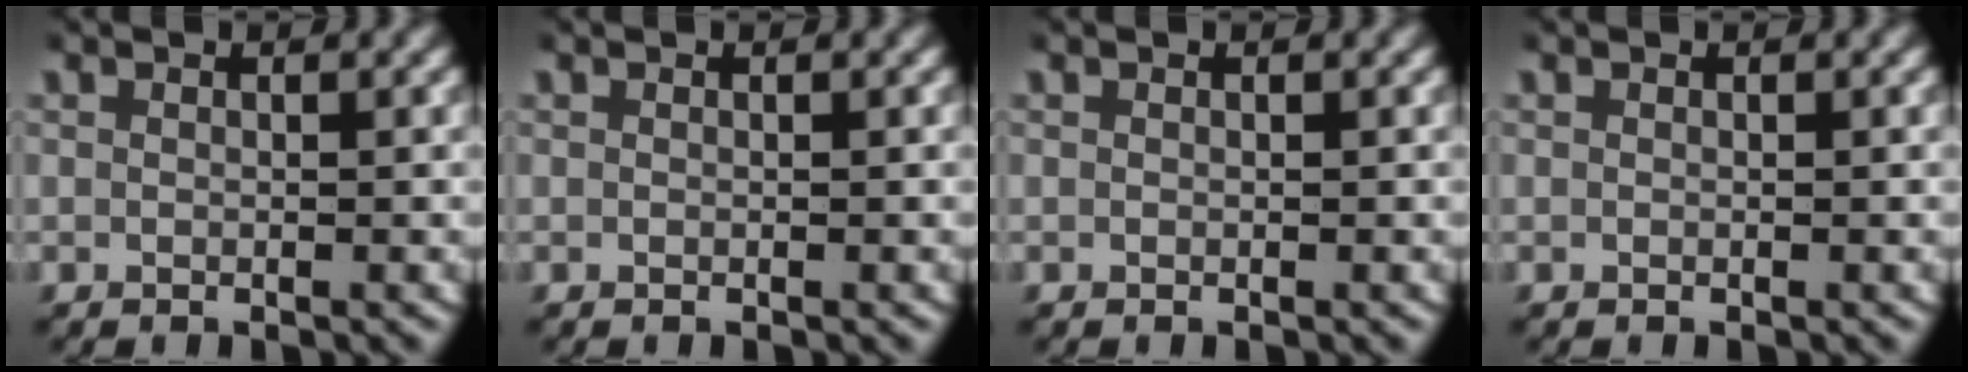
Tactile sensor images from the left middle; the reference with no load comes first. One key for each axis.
{"total": 0.0}
{"total": 0.0}
{"total": 0.0}